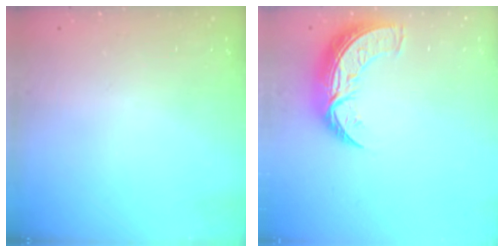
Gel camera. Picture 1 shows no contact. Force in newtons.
{"total": 11.0, "press": 10.9, "slide": 0.8}